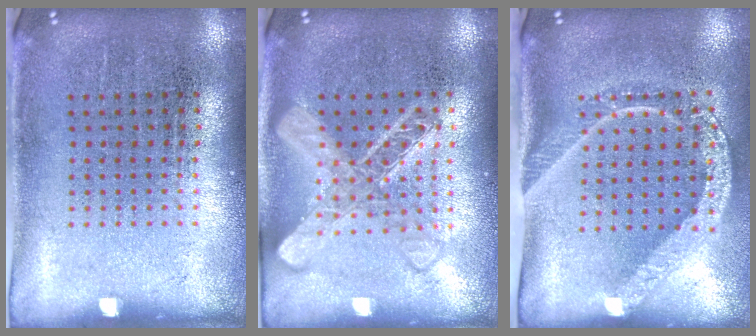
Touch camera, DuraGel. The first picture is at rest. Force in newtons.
{"total": 2.0, "press": 2.0, "slide": 0.2}
{"total": 2.0, "press": 1.5, "slide": 1.3}